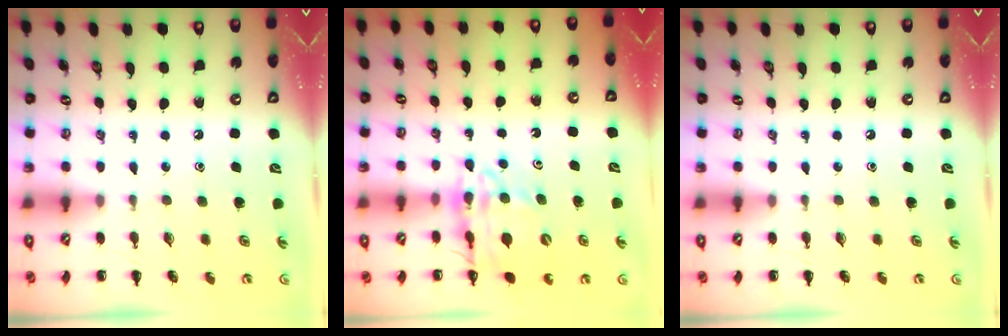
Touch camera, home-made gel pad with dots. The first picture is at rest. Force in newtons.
{"total": 13.5, "press": 13.1, "slide": 3.3}
{"total": 0.0}